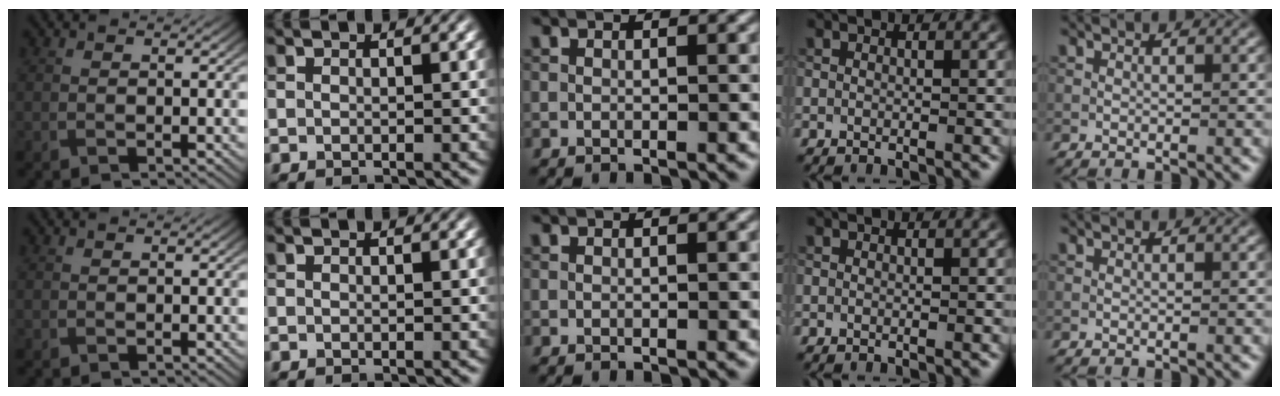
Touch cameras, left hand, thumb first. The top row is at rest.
{}